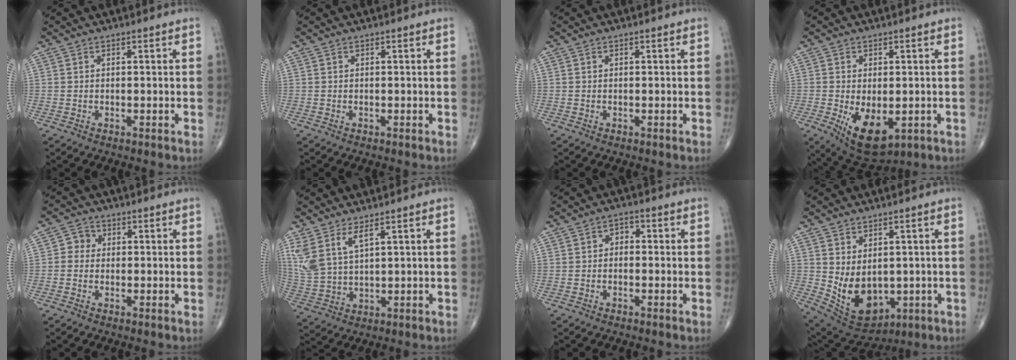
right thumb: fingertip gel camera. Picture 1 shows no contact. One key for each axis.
{"total": 0.0}
{"total": 0.0}
{"total": 10.2, "fx": -2.5, "fy": 5.5, "fz": 8.1, "tx": -0.120, "ty": -0.014, "tz": -0.023}
{"total": 2.8, "fx": 0.0, "fy": 2.6, "fz": 1.1, "tx": 0.001, "ty": 0.008, "tz": -0.011}
{"total": 8.1, "fx": 4.5, "fy": 3.1, "fz": 6.0, "tx": -0.140, "ty": -0.017, "tz": 0.105}
{"total": 2.4, "fx": -0.3, "fy": 1.8, "fz": 1.5, "tx": -0.006, "ty": 0.014, "tz": -0.016}
{"total": 11.5, "fx": -0.5, "fy": 7.8, "fz": 8.4, "tx": -0.118, "ty": -0.009, "tz": 0.027}